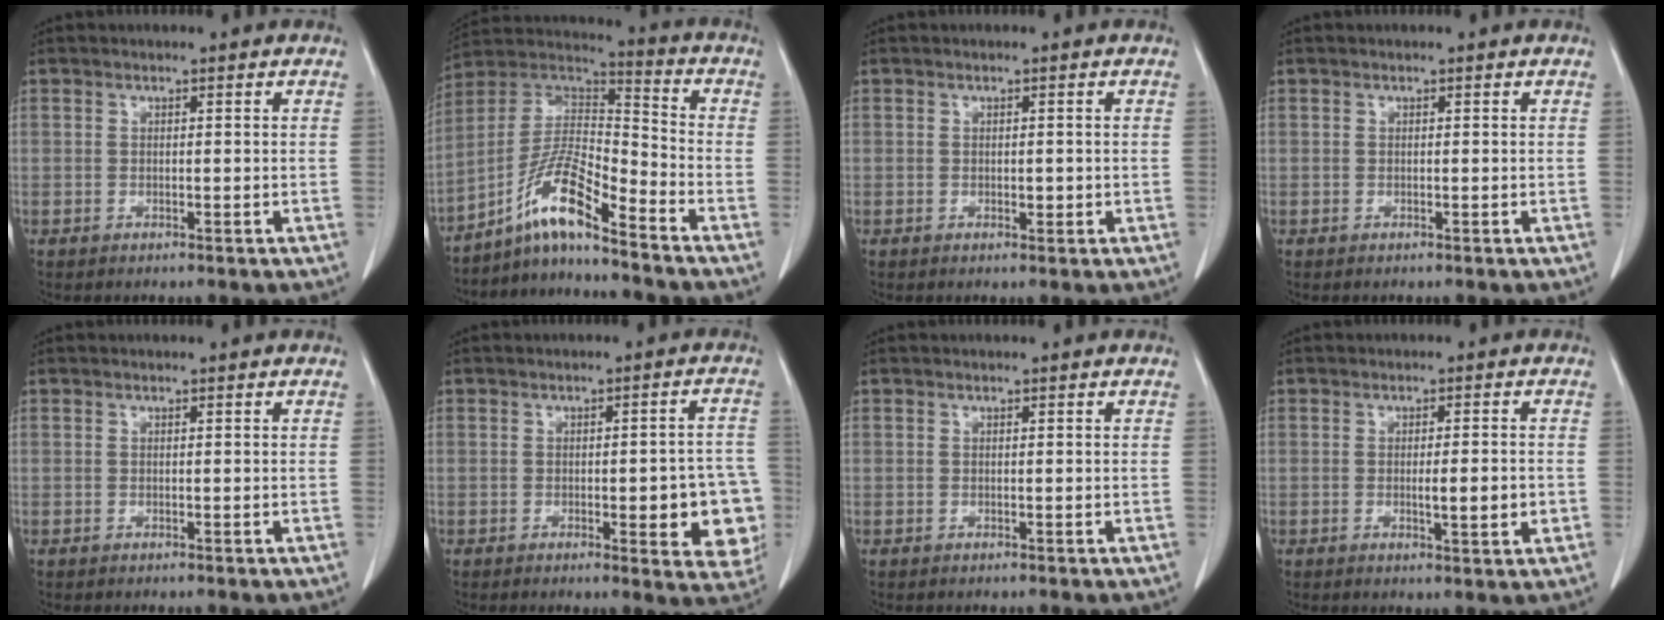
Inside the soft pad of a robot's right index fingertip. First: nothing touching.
{"total": 11.0, "force": [-7.9, 0.6, 7.6], "torque": [-0.154, 0.016, -0.148]}
{"total": 1.1, "force": [-0.2, 0.6, 0.9], "torque": [-0.012, 0.000, -0.001]}
{"total": 0.0}
{"total": 0.0}
{"total": 10.4, "force": [-2.3, 2.7, 9.8], "torque": [-0.094, 0.005, -0.025]}
{"total": 0.0}
{"total": 4.3, "force": [-0.8, 0.5, 4.2], "torque": [-0.065, -0.006, -0.009]}